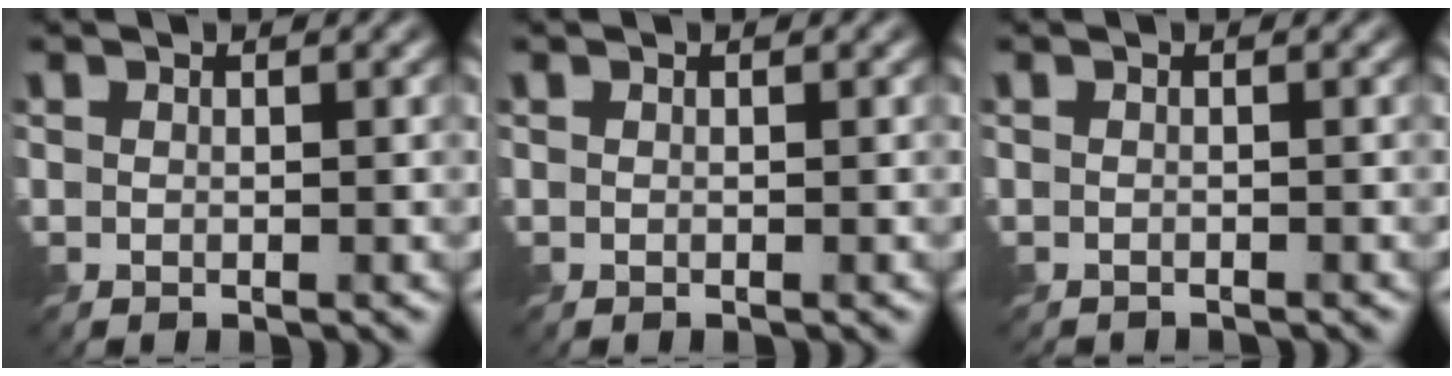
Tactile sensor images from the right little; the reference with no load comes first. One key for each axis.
{"total": 0.0}
{"total": 1.5, "fx": -1.5, "fy": 0.0, "fz": 0.0, "tx": 0.004, "ty": -0.008, "tz": -0.021}